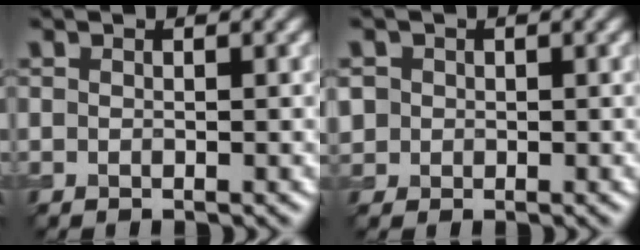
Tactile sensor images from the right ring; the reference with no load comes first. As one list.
[{"total": 2.0, "force": [0.3, 1.9, 0.5], "torque": [-0.009, 0.008, 0.009]}]